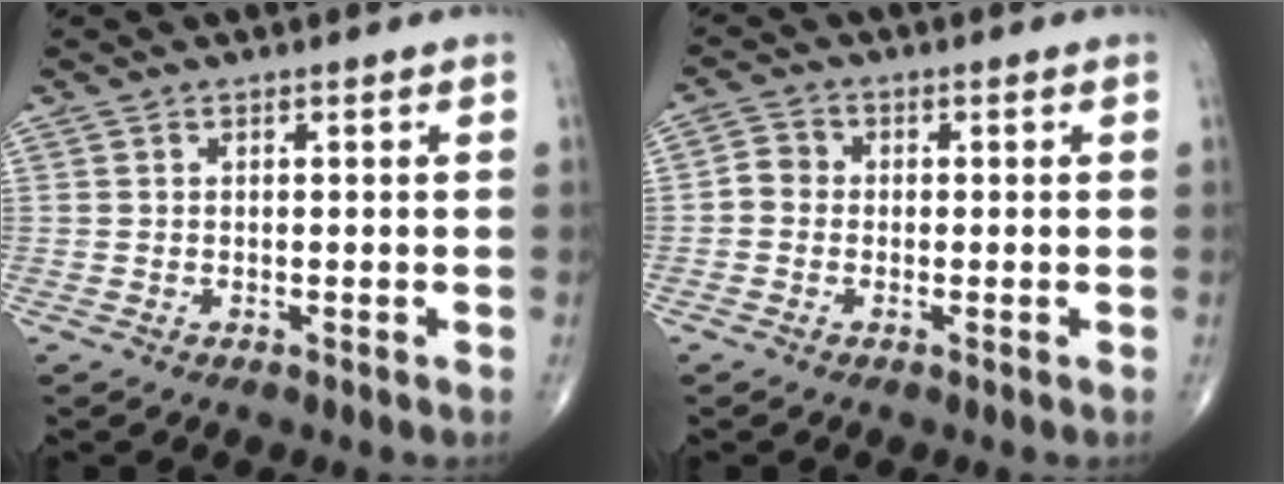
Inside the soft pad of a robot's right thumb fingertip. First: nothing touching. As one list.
[{"total": 2.8, "force": [-0.5, 2.4, 1.2], "torque": [-0.011, 0.007, -0.020]}]